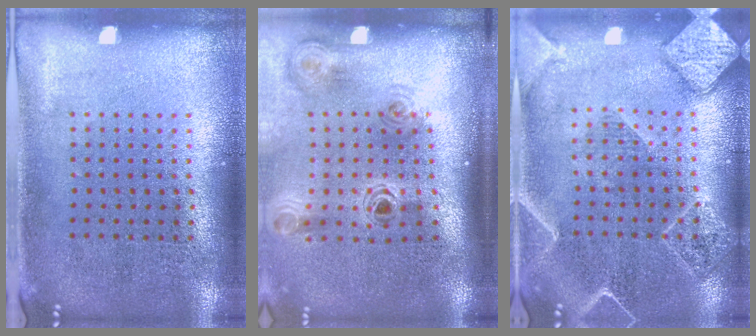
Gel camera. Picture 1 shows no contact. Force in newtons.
{"total": 1.4, "press": 1.2, "slide": 0.8}
{"total": 1.9, "press": 1.9, "slide": 0.2}